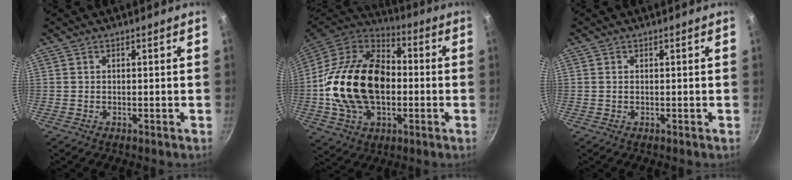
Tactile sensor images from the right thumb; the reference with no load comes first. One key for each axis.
{"total": 25.2, "fx": -1.5, "fy": 16.9, "fz": 18.6, "tx": -0.311, "ty": 0.037, "tz": -0.031}
{"total": 0.5, "fx": 0.1, "fy": 0.3, "fz": 0.4, "tx": -0.008, "ty": 0.001, "tz": 0.002}